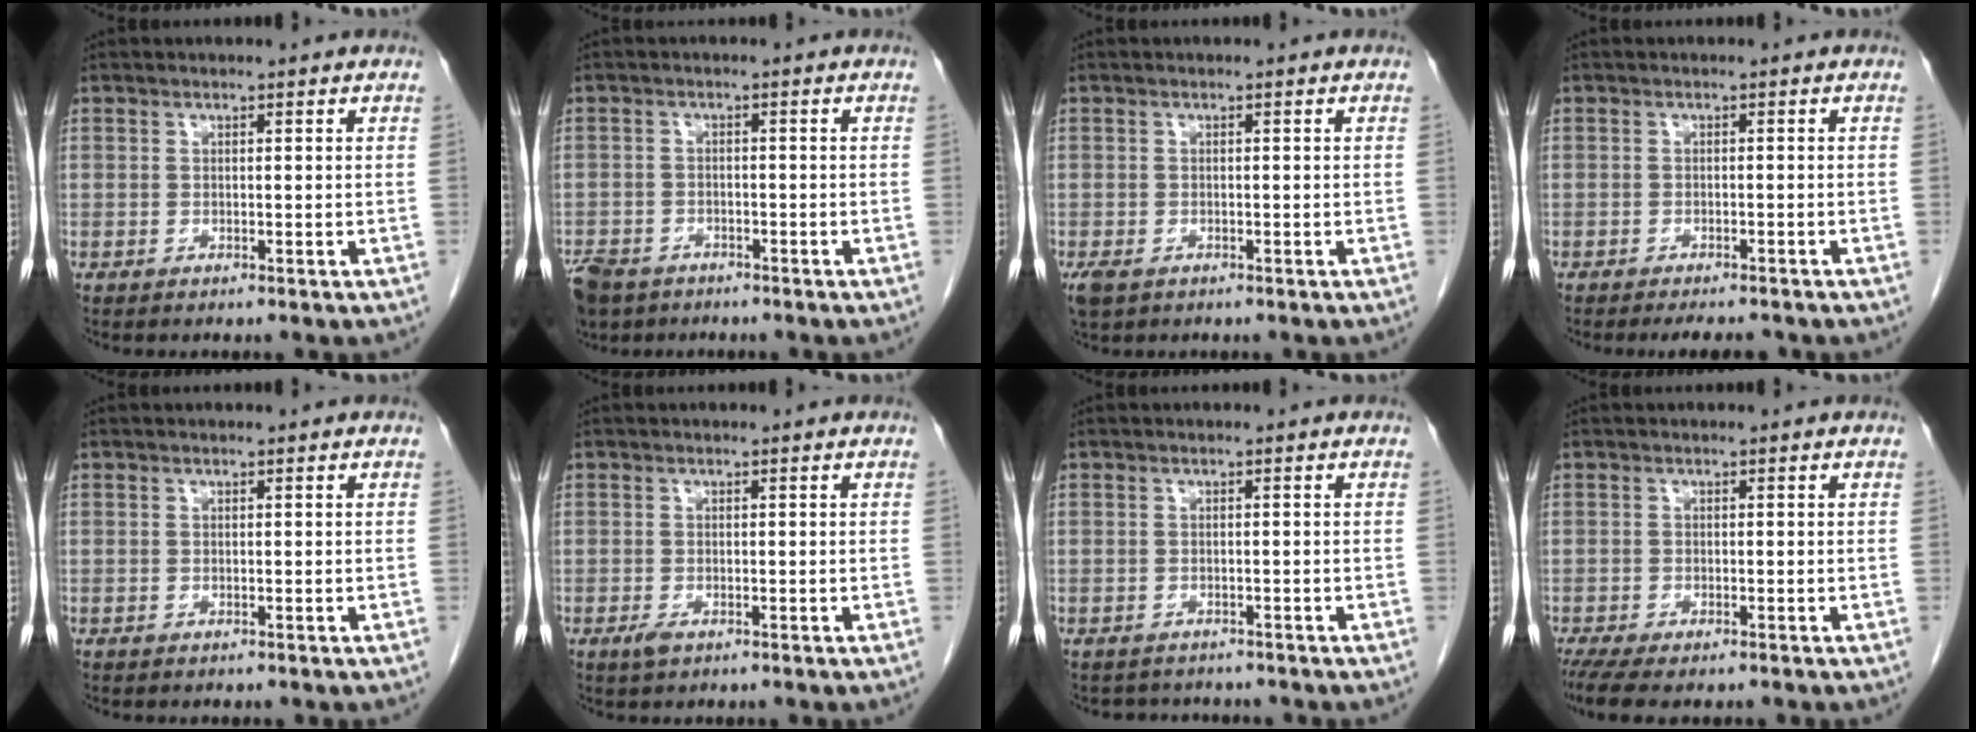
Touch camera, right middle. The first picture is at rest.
{"total": 8.9, "force": [-6.2, 5.5, 3.3], "torque": [-0.085, -0.007, -0.104]}
{"total": 2.5, "force": [-1.4, 1.5, 1.4], "torque": [-0.035, -0.005, -0.018]}
{"total": 4.3, "force": [-3.9, 0.8, 1.7], "torque": [-0.021, -0.007, -0.052]}
{"total": 0.0}
{"total": 1.4, "force": [-0.7, 0.6, 1.0], "torque": [-0.020, -0.001, -0.009]}
{"total": 2.9, "force": [-2.7, 1.1, 0.0], "torque": [-0.003, -0.003, -0.038]}
{"total": 6.1, "force": [-4.6, 1.8, 3.6], "torque": [-0.065, -0.016, -0.075]}